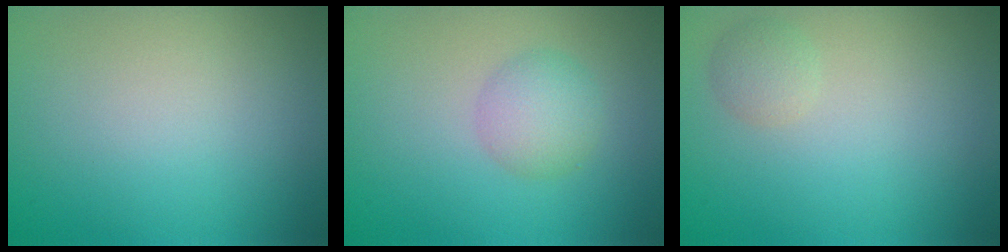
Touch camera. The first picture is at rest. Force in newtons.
{"total": 2.8, "press": 2.8, "slide": 0.0}
{"total": 1.5, "press": 1.5, "slide": 0.1}